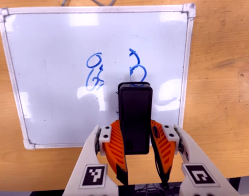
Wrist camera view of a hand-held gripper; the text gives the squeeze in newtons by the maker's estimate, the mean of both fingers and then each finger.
{"total": 7.6, "left": 5.9, "right": 9.4}